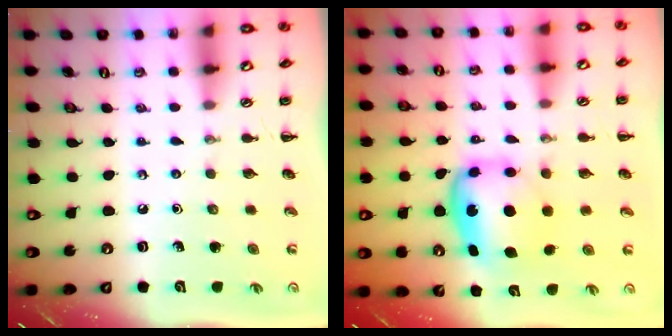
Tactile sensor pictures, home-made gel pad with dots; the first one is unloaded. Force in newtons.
{"total": 6.9, "press": 6.8, "slide": 1.4}